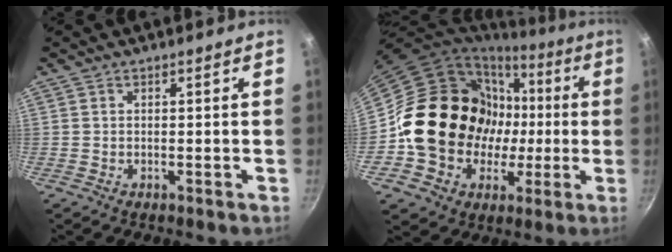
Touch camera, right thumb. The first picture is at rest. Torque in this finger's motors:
{"motor_torque": [2.26, 2.75, 1.41, -1.37, 0.39]}